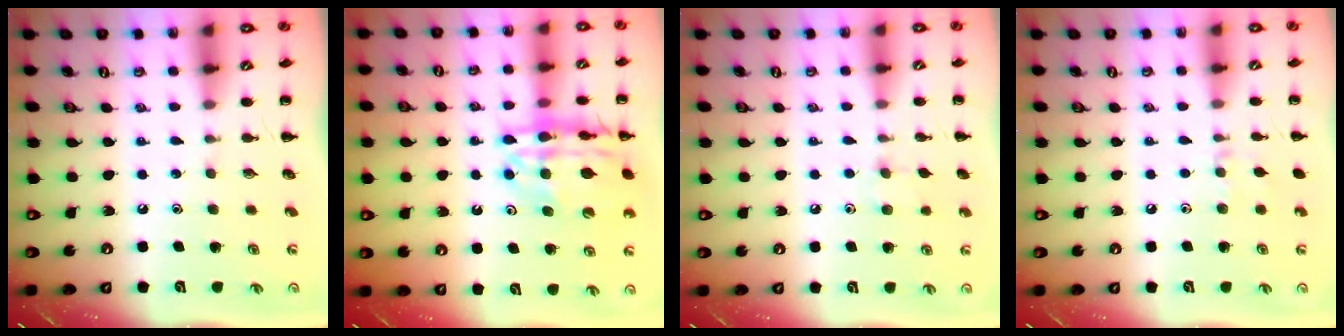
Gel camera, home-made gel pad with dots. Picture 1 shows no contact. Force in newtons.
{"total": 19.7, "press": 19.5, "slide": 2.9}
{"total": 6.7, "press": 6.4, "slide": 2.1}
{"total": 6.0, "press": 5.7, "slide": 1.9}